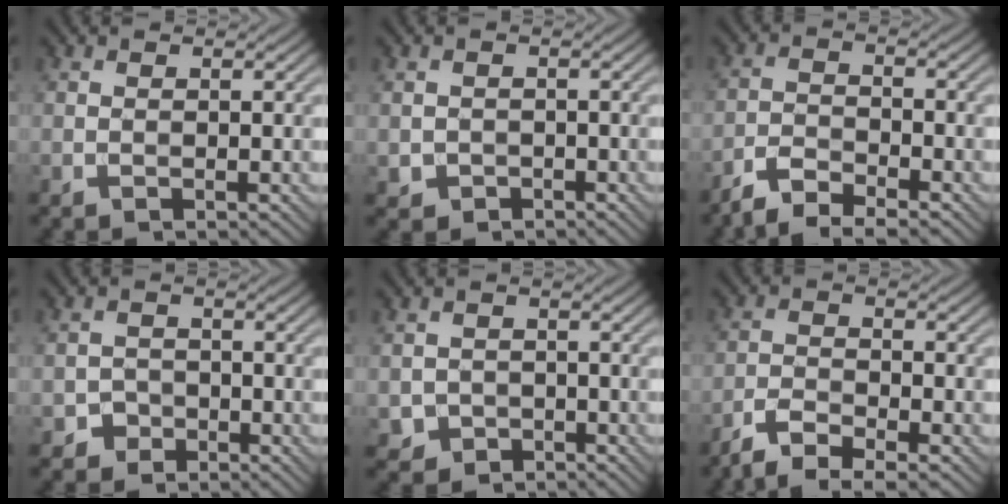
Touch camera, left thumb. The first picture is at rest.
{"total": 1.3, "force": [-0.6, 1.2, -0.2], "torque": [-0.002, -0.007, -0.010]}
{"total": 4.7, "force": [-4.3, 0.7, 1.9], "torque": [-0.042, -0.003, -0.091]}
{"total": 2.0, "force": [-1.3, 1.5, -0.1], "torque": [0.009, 0.001, -0.025]}
{"total": 2.1, "force": [-1.1, 1.8, 0.0], "torque": [-0.002, -0.006, -0.020]}
{"total": 4.8, "force": [-4.1, 0.9, 2.4], "torque": [-0.054, -0.005, -0.084]}